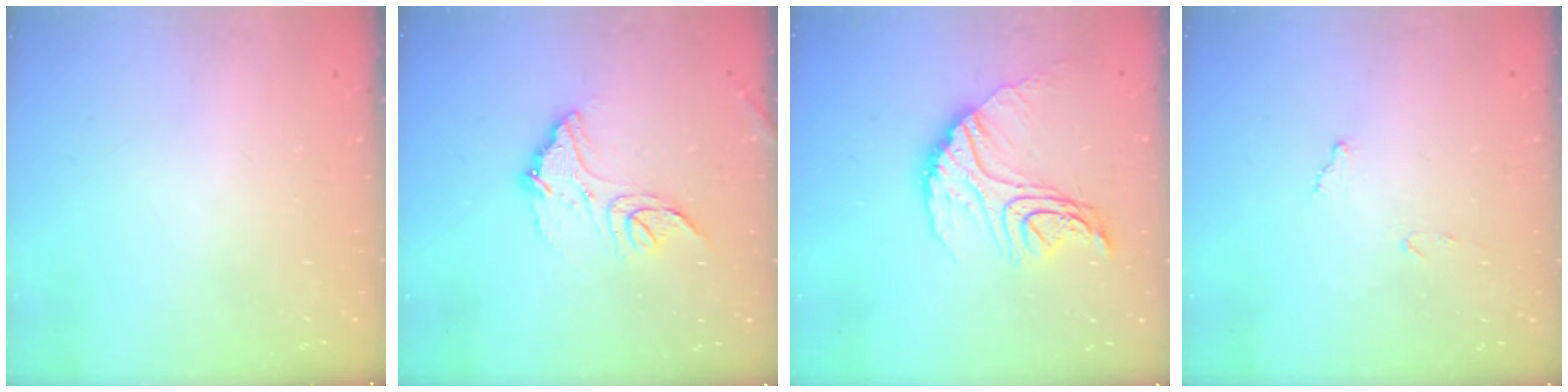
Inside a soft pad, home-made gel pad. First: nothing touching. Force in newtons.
{"total": 13.5, "press": 13.4, "slide": 1.1}
{"total": 15.6, "press": 15.5, "slide": 1.0}
{"total": 7.1, "press": 7.1, "slide": 0.4}